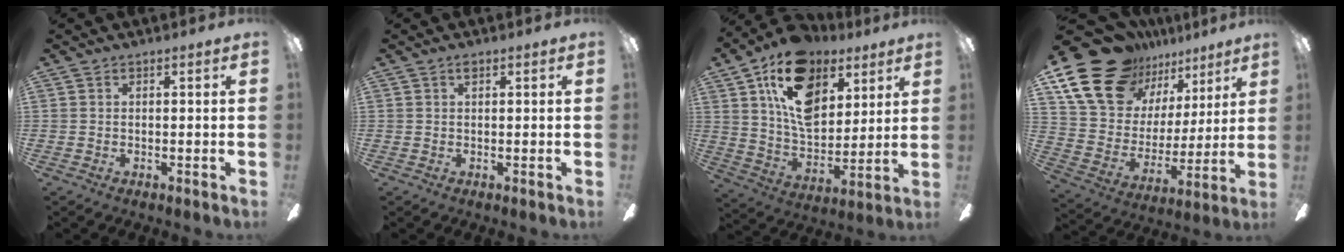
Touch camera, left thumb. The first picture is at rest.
{"total": 0.8, "force": [0.6, 0.4, 0.4], "torque": [-0.002, -0.001, 0.009]}
{"total": 19.3, "force": [10.4, 12.0, 11.0], "torque": [-0.185, -0.039, 0.189]}
{"total": 21.4, "force": [15.0, 12.5, 8.6], "torque": [-0.165, -0.092, 0.286]}